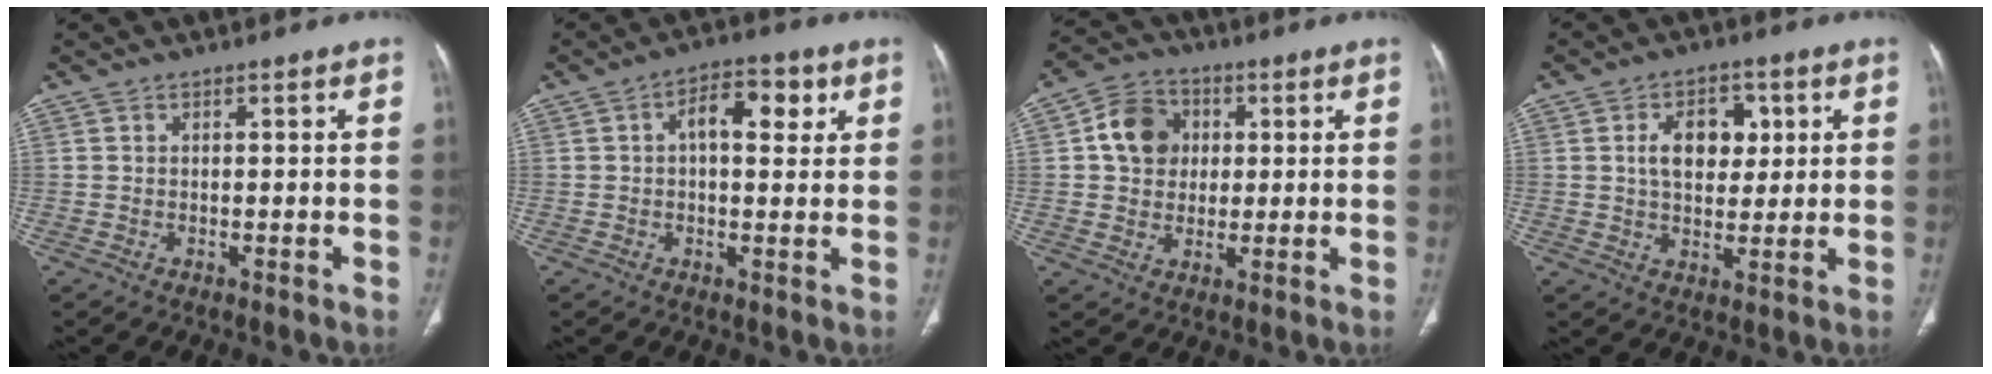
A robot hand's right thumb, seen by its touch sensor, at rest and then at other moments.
{"total": 8.0, "force": [2.2, 4.2, 6.4], "torque": [-0.071, 0.012, 0.028]}
{"total": 9.4, "force": [1.8, 8.0, 4.7], "torque": [-0.055, 0.006, 0.023]}
{"total": 8.9, "force": [2.1, 5.9, 6.4], "torque": [-0.068, -0.003, 0.035]}